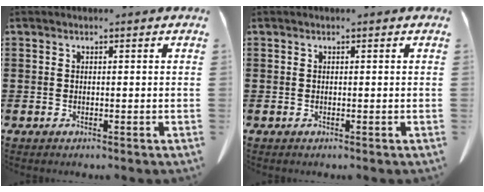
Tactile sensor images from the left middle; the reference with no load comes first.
{"total": 0.0}